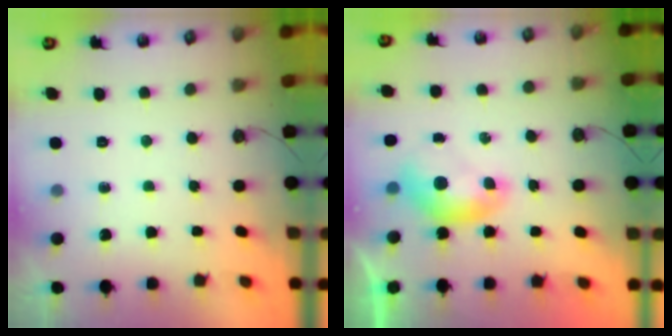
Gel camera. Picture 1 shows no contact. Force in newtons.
{"total": 0.0}